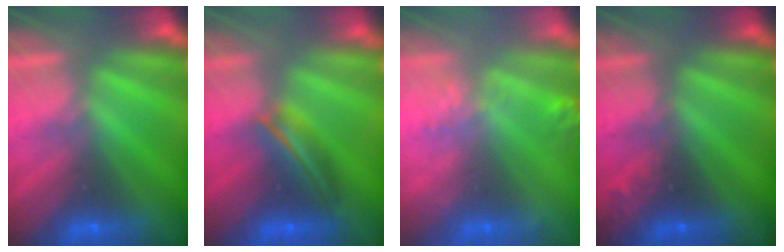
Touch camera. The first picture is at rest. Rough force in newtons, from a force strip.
{"total": 6.6}
{"total": 2.4}
{"total": 2.4}